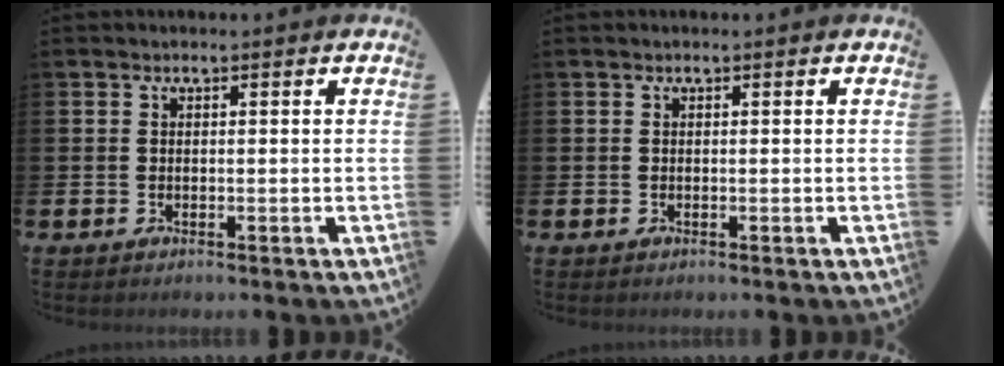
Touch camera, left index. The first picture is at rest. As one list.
[{"total": 0.0}]